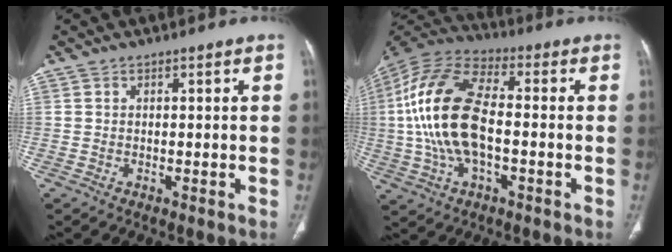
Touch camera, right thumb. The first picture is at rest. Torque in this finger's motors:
{"motor_torque": [1.09, 1.21, 2.76, -0.01, 0.89]}